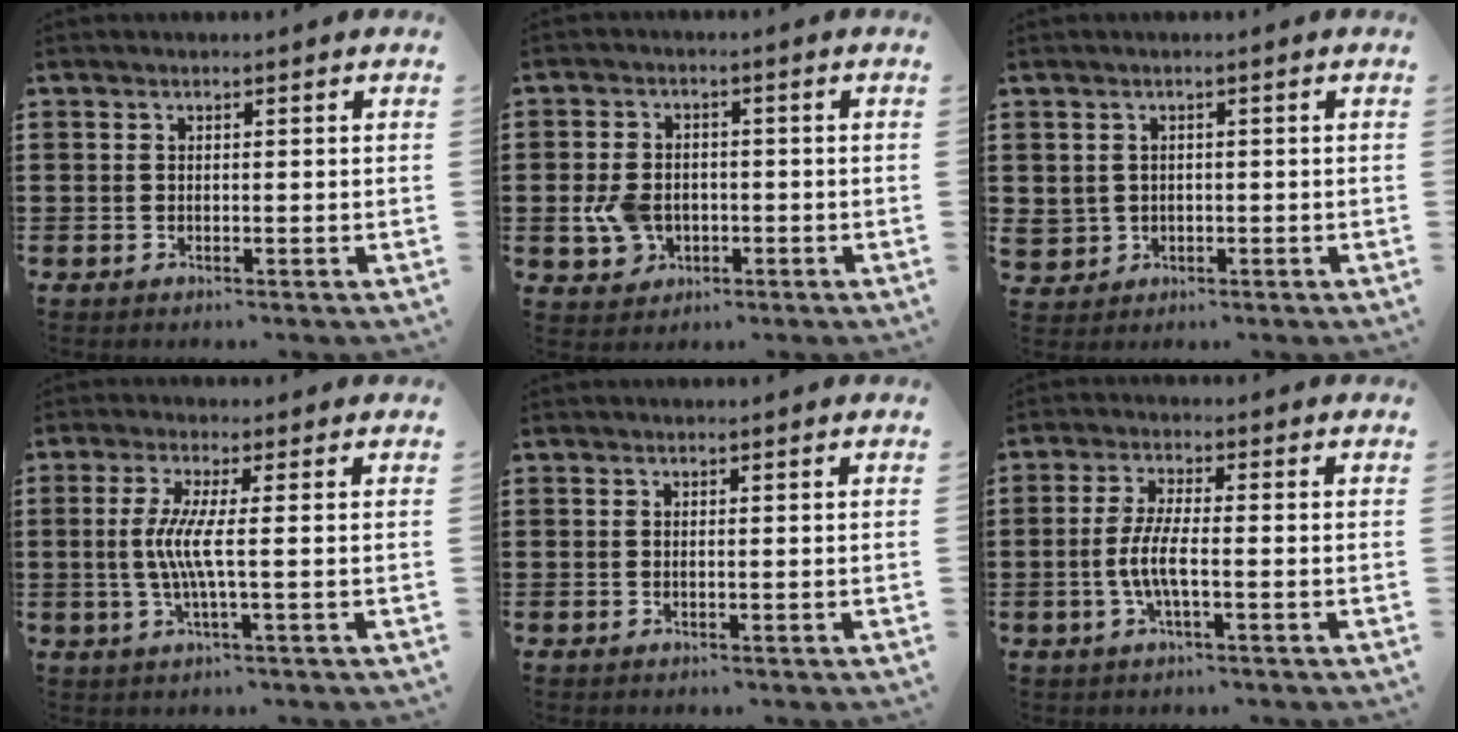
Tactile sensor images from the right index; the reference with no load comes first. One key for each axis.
{"total": 5.3, "fx": -1.1, "fy": 4.2, "fz": 3.0, "tx": -0.083, "ty": 0.003, "tz": -0.024}
{"total": 2.1, "fx": 0.3, "fy": 2.0, "fz": 0.2, "tx": -0.022, "ty": 0.005, "tz": 0.001}
{"total": 5.2, "fx": -0.2, "fy": -0.2, "fz": 5.2, "tx": -0.119, "ty": -0.016, "tz": -0.013}
{"total": 0.0}
{"total": 5.2, "fx": -1.4, "fy": 1.0, "fz": 4.9, "tx": -0.114, "ty": -0.007, "tz": -0.036}